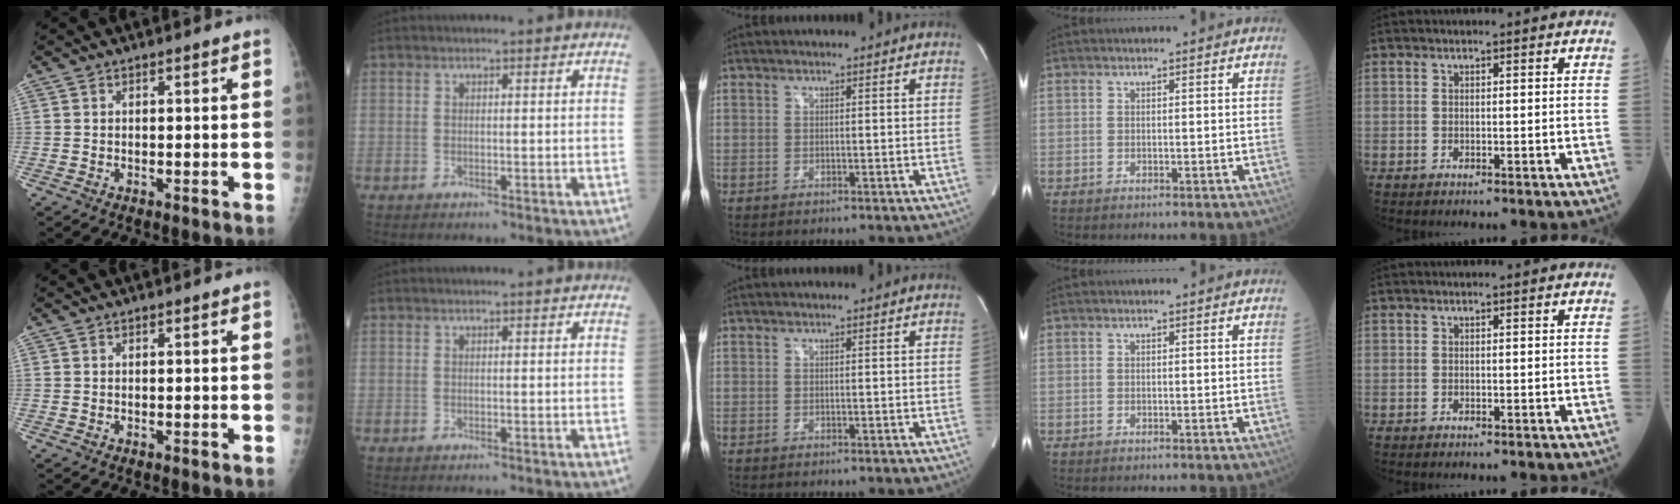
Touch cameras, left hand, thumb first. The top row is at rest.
{}